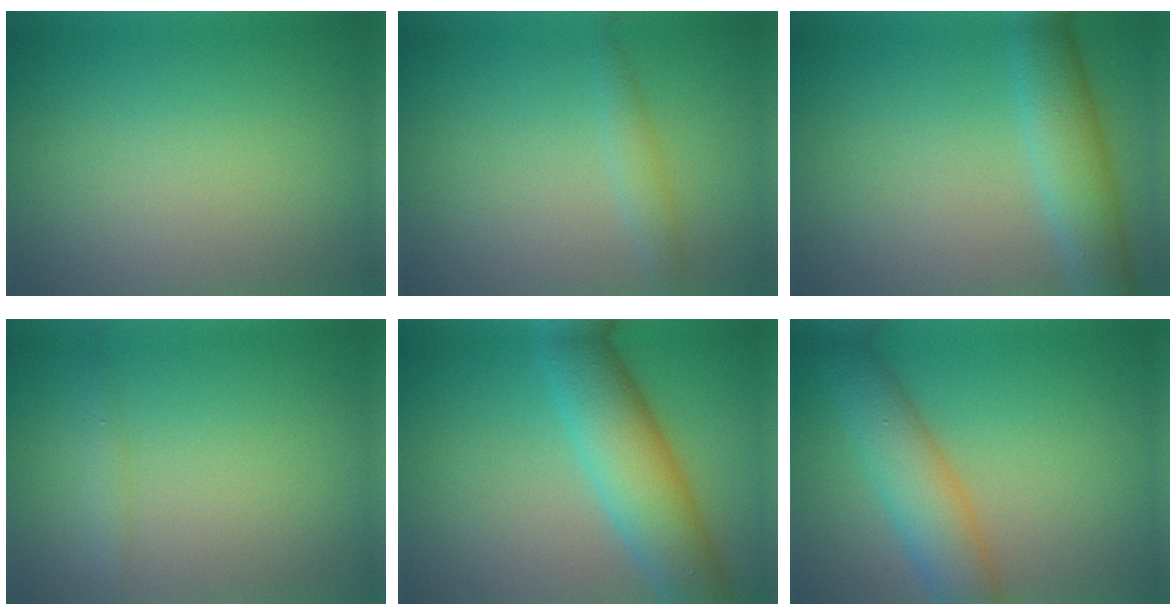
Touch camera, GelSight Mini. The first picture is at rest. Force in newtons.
{"total": 1.6, "press": 1.6, "slide": 0.1}
{"total": 4.9, "press": 4.9, "slide": 0.1}
{"total": 1.1, "press": 1.0, "slide": 0.1}
{"total": 6.8, "press": 6.8, "slide": 0.1}
{"total": 5.7, "press": 5.7, "slide": 0.2}